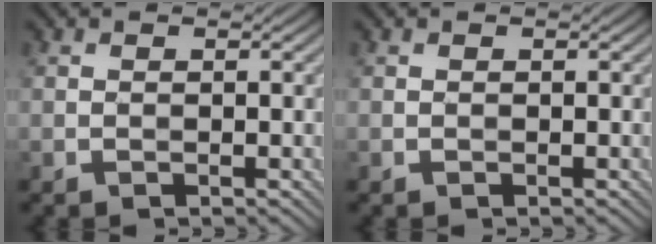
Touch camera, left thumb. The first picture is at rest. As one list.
[{"total": 0.0}]